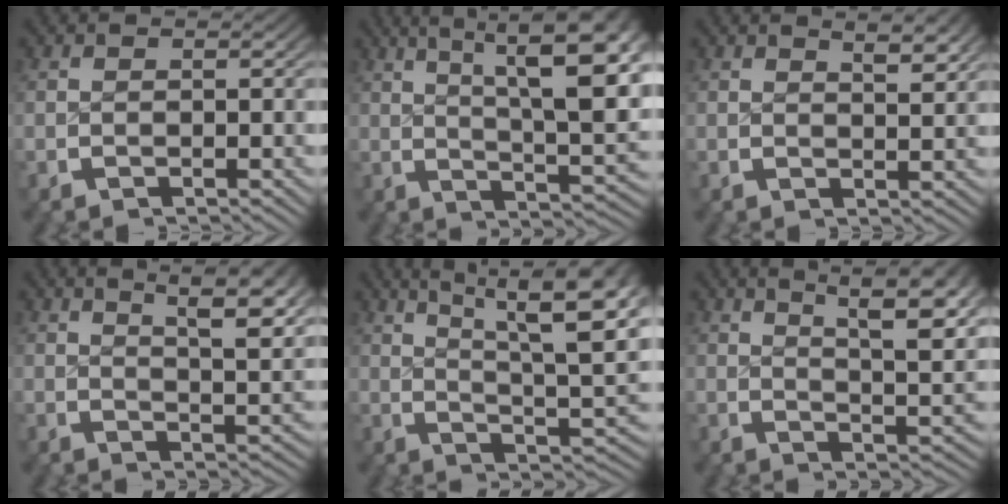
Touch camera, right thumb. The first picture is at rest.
{"total": 11.5, "force": [3.2, 5.3, 9.7], "torque": [-0.118, -0.008, 0.048]}
{"total": 2.8, "force": [1.9, 0.6, 1.9], "torque": [-0.021, -0.002, 0.032]}
{"total": 7.1, "force": [3.8, 2.3, 5.6], "torque": [-0.065, 0.007, 0.055]}
{"total": 10.9, "force": [3.3, 5.4, 8.9], "torque": [-0.110, -0.011, 0.049]}
{"total": 8.9, "force": [4.4, 3.5, 6.9], "torque": [-0.078, 0.002, 0.064]}